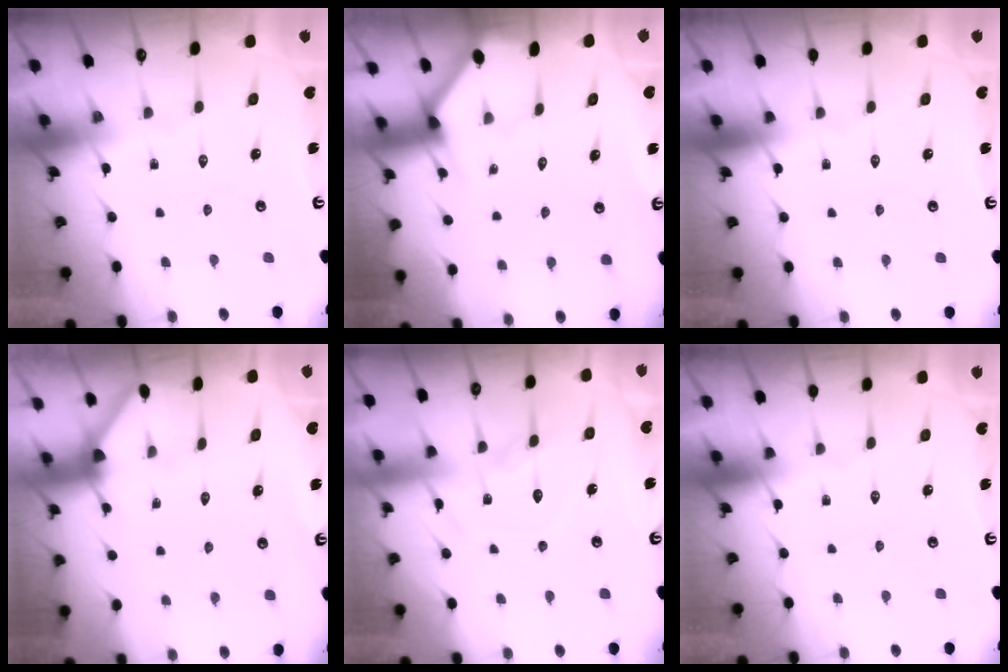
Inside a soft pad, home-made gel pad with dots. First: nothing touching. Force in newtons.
{"total": 2.4, "press": 2.3, "slide": 0.3}
{"total": 0.0}
{"total": 3.1, "press": 3.1, "slide": 0.2}
{"total": 10.8, "press": 10.8, "slide": 0.8}
{"total": 0.0}